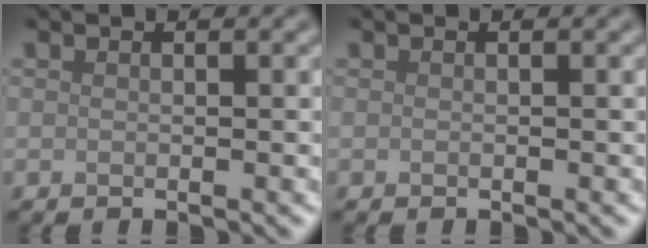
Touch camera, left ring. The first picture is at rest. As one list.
[{"total": 0.0}]